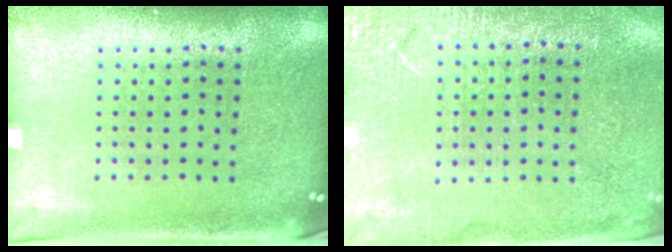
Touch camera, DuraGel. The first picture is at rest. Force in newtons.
{"total": 2.8, "press": 2.8, "slide": 0.1}